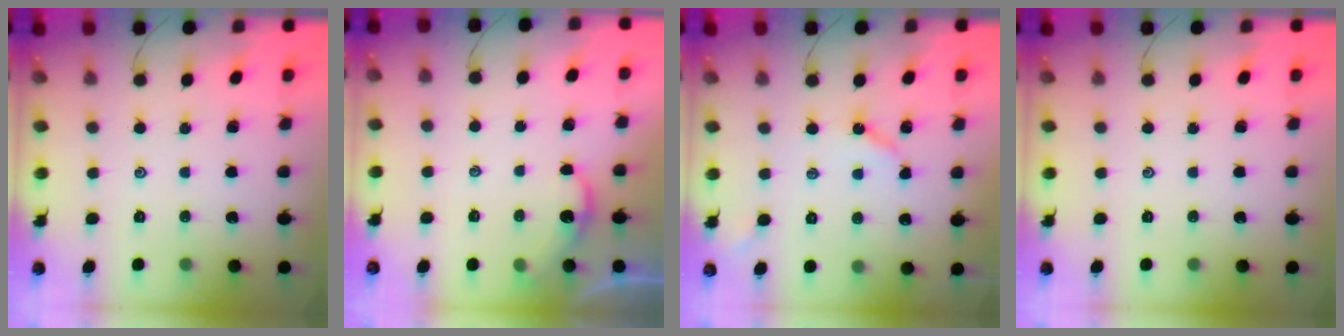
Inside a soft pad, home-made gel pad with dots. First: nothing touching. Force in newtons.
{"total": 1.3, "press": 1.3, "slide": 0.2}
{"total": 4.0, "press": 4.0, "slide": 0.3}
{"total": 0.0}